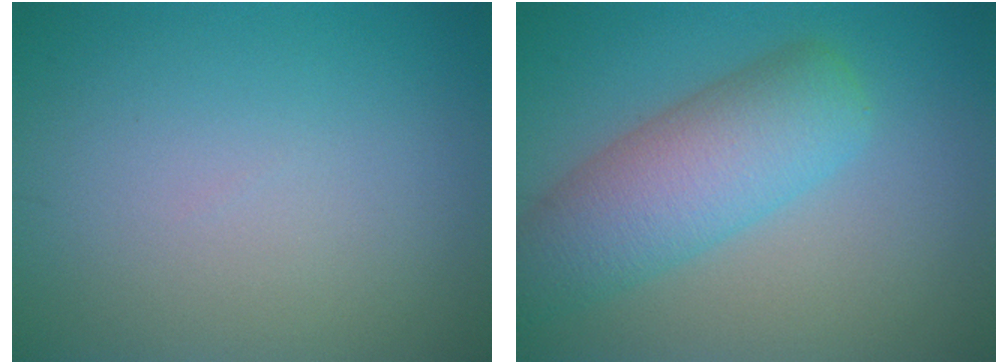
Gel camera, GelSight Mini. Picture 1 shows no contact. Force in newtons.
{"total": 6.6, "press": 6.5, "slide": 0.3}